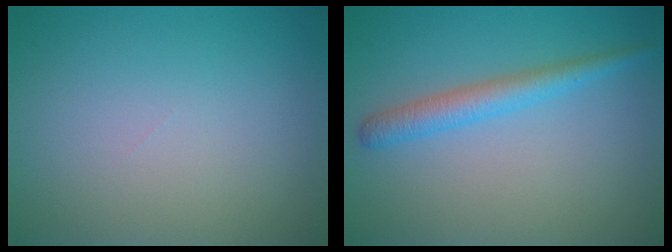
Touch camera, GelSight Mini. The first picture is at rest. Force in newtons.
{"total": 2.6, "press": 2.6, "slide": 0.1}